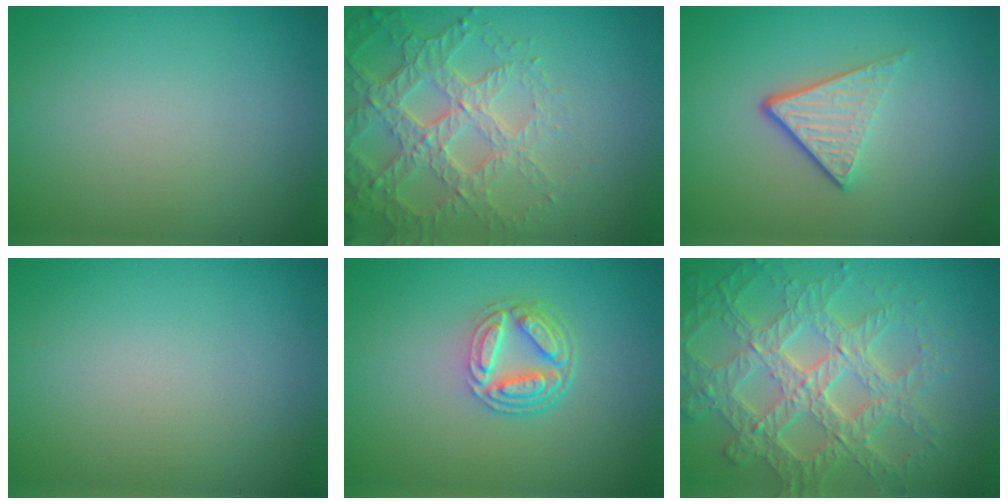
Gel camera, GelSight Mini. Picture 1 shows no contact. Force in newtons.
{"total": 6.5, "press": 4.9, "slide": 4.3}
{"total": 3.6, "press": 2.4, "slide": 2.7}
{"total": 0.0}
{"total": 4.5, "press": 3.3, "slide": 3.0}
{"total": 7.5, "press": 6.2, "slide": 4.3}